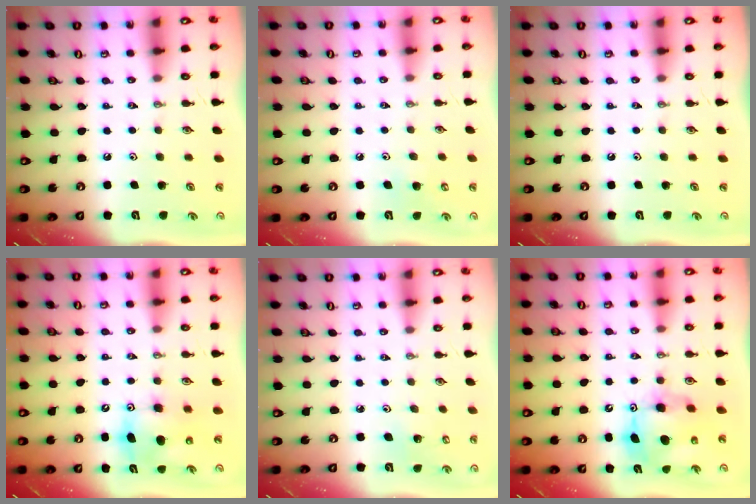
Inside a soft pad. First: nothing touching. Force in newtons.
{"total": 5.1, "press": 5.1, "slide": 0.5}
{"total": 0.0}
{"total": 9.0, "press": 8.8, "slide": 2.0}
{"total": 3.1, "press": 3.0, "slide": 0.3}
{"total": 11.7, "press": 11.6, "slide": 1.0}